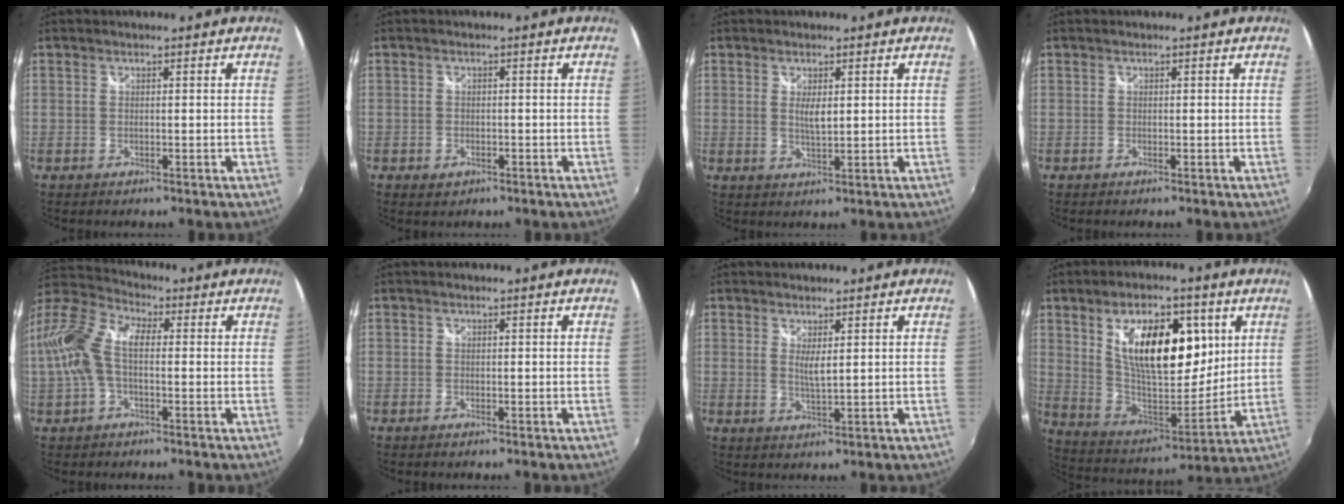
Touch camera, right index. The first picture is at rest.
{"total": 2.4, "force": [-1.2, 1.8, 0.9], "torque": [-0.019, -0.001, -0.017]}
{"total": 2.8, "force": [0.7, 1.0, 2.5], "torque": [-0.044, -0.005, 0.012]}
{"total": 0.0}
{"total": 13.9, "force": [-0.5, 7.6, 11.7], "torque": [-0.250, 0.021, -0.018]}
{"total": 0.0}
{"total": 2.6, "force": [1.0, 0.5, 2.3], "torque": [-0.041, -0.006, 0.015]}
{"total": 19.6, "force": [6.9, 9.4, 15.8], "torque": [-0.263, 0.001, 0.129]}